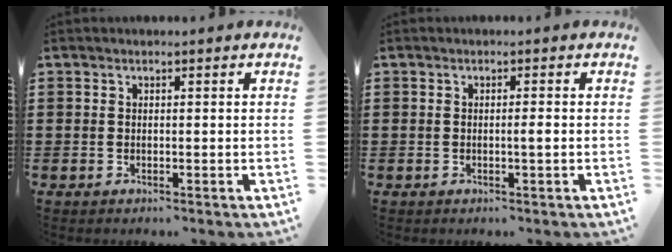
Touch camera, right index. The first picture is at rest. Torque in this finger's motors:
{"motor_torque": [0.38, -0.27, 0.03, 0.03]}